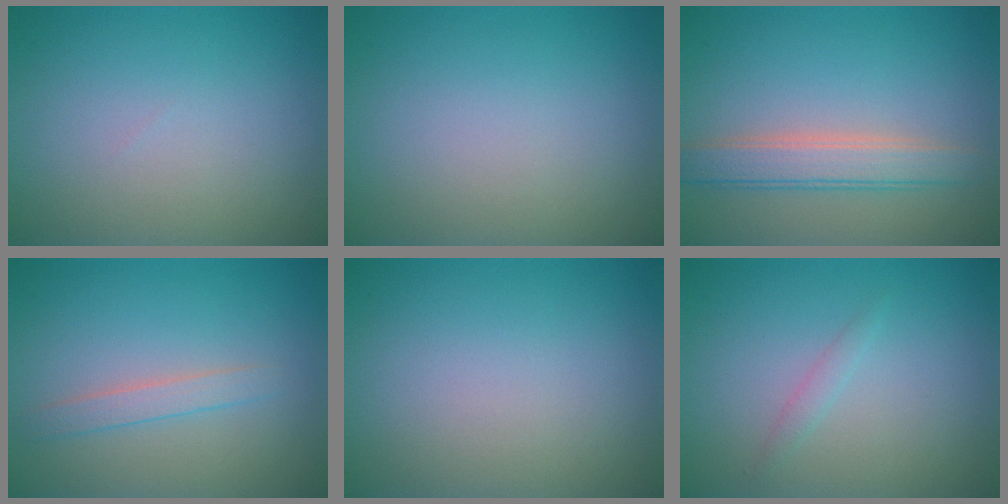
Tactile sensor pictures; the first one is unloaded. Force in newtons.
{"total": 0.0}
{"total": 3.5, "press": 3.5, "slide": 0.2}
{"total": 1.6, "press": 1.6, "slide": 0.1}
{"total": 0.0}
{"total": 0.8, "press": 0.8, "slide": 0.0}